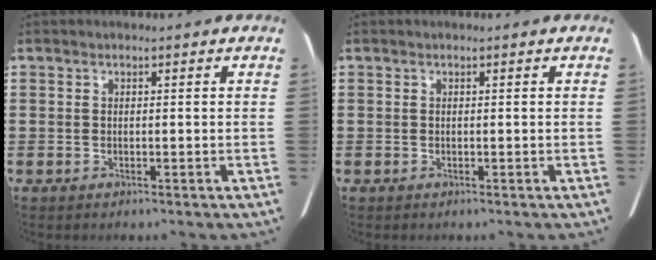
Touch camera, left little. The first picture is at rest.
{"total": 0.0}